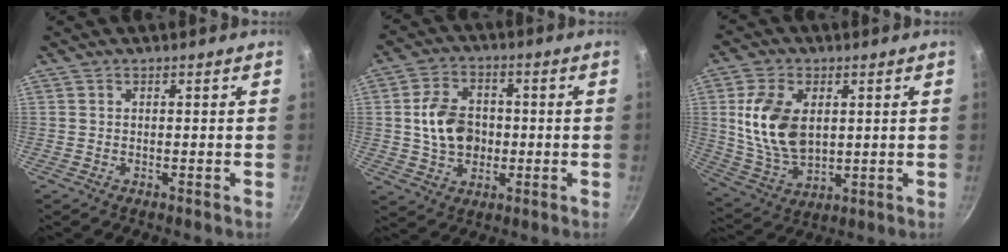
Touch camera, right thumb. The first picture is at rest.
{"total": 10.4, "force": [-0.1, 8.0, 6.7], "torque": [-0.096, 0.011, -0.002]}
{"total": 13.6, "force": [2.4, 8.6, 10.3], "torque": [-0.178, -0.020, 0.057]}